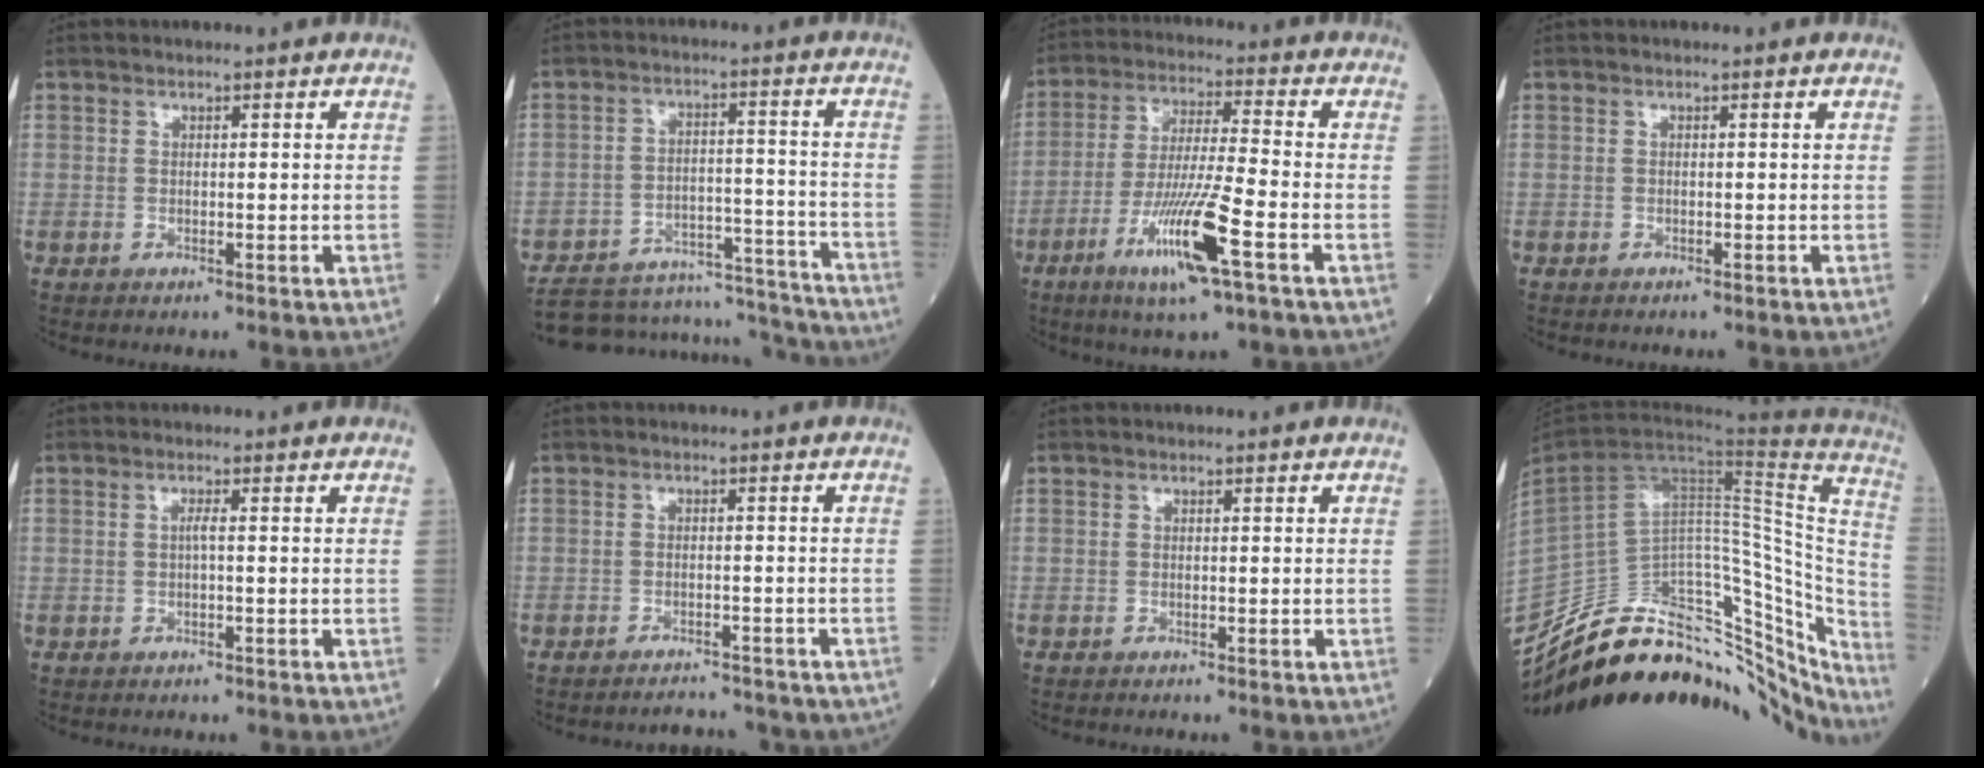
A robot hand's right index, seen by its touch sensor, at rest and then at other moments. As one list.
[{"total": 19.7, "force": [-18.9, 3.6, 4.3], "torque": [-0.081, 0.028, -0.272]}, {"total": 13.4, "force": [-6.2, 0.3, 11.9], "torque": [-0.239, -0.024, -0.112]}, {"total": 0.7, "force": [-0.4, 0.4, 0.3], "torque": [-0.016, 0.000, -0.007]}, {"total": 1.3, "force": [-0.1, 0.3, 1.2], "torque": [-0.032, 0.000, -0.002]}, {"total": 7.1, "force": [-6.6, 2.2, 1.6], "torque": [-0.025, 0.006, -0.081]}, {"total": 1.0, "force": [-0.7, 0.5, 0.5], "torque": [-0.017, -0.002, -0.009]}, {"total": 42.3, "force": [-35.0, 12.8, 20.1], "torque": [-0.260, -0.019, -0.480]}]